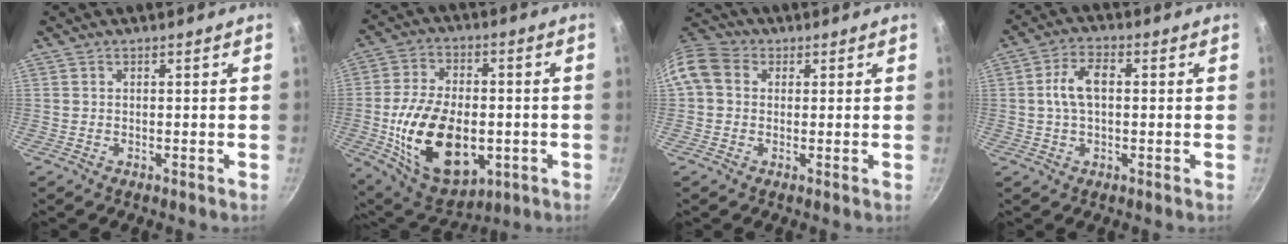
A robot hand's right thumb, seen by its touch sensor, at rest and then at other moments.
{"total": 21.2, "force": [-3.7, 13.0, 16.3], "torque": [-0.273, 0.011, -0.047]}
{"total": 9.7, "force": [1.5, 8.0, 5.2], "torque": [-0.099, 0.023, 0.010]}
{"total": 6.7, "force": [0.5, 3.8, 5.5], "torque": [-0.101, 0.020, 0.003]}